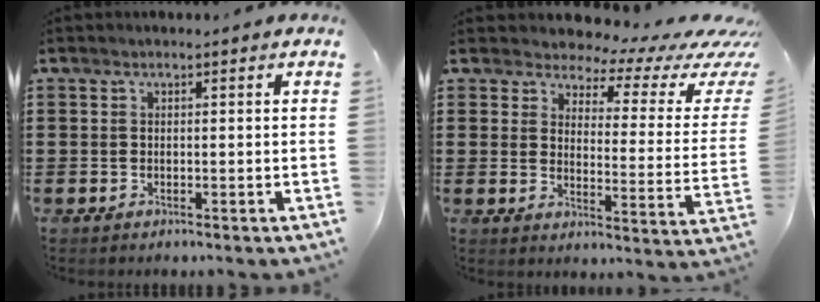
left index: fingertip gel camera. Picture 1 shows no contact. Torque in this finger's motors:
{"motor_torque": [2.14, 0.00, 0.45, 0.02]}